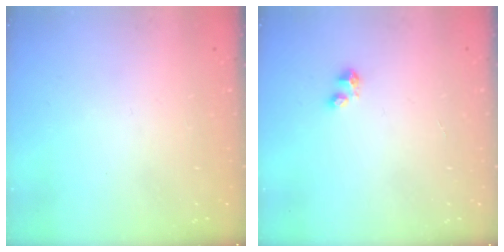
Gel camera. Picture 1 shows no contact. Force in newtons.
{"total": 2.8, "press": 2.8, "slide": 0.4}